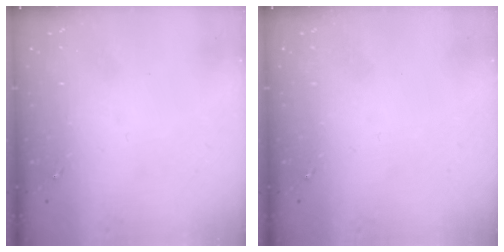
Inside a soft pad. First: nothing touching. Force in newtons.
{"total": 0.0}